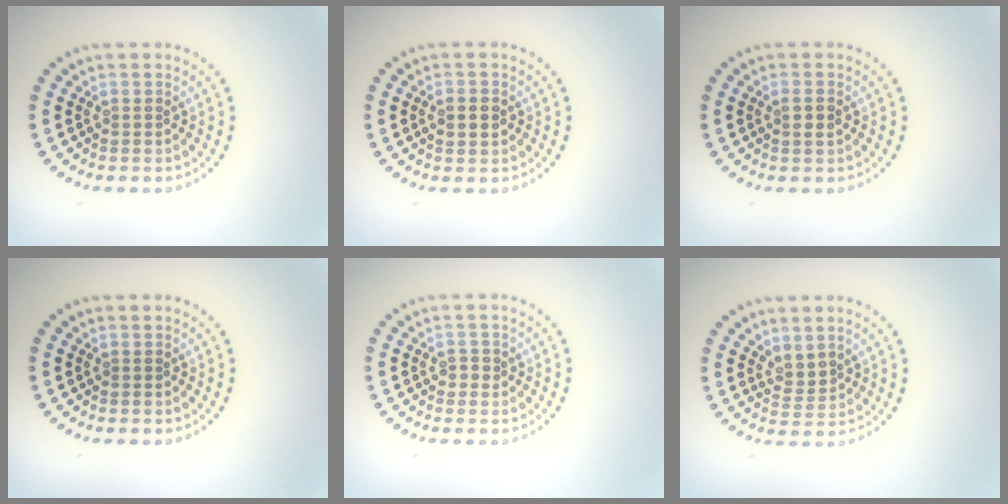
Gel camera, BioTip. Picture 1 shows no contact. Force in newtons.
{"total": 2.4, "press": 2.4, "slide": 0.2}
{"total": 1.1, "press": 1.1, "slide": 0.4}
{"total": 0.0}
{"total": 1.1, "press": 1.1, "slide": 0.2}
{"total": 1.6, "press": 1.3, "slide": 0.9}